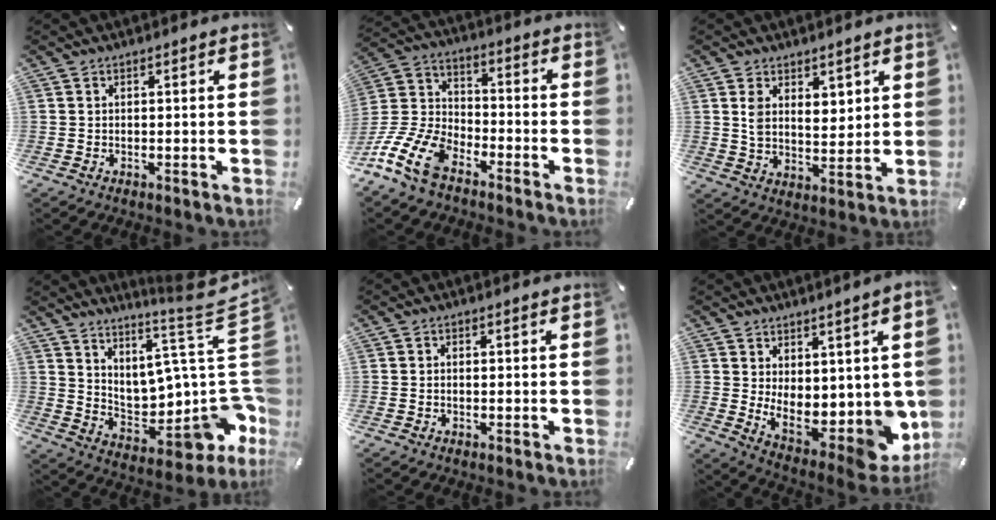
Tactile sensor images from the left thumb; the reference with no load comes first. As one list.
[{"total": 13.8, "force": [-9.5, 7.2, 7.0], "torque": [-0.151, 0.044, -0.178]}, {"total": 6.4, "force": [3.6, 4.2, 3.2], "torque": [-0.052, -0.015, 0.062]}, {"total": 14.0, "force": [4.0, 5.9, 12.1], "torque": [-0.124, -0.094, 0.059]}, {"total": 0.8, "force": [-0.3, 0.4, 0.7], "torque": [-0.013, 0.000, -0.005]}, {"total": 10.2, "force": [-0.6, 4.9, 8.9], "torque": [-0.074, -0.043, 0.002]}]